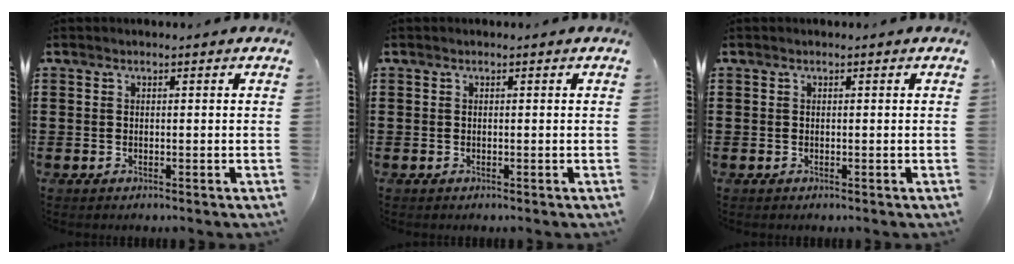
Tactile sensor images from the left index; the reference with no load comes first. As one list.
[{"total": 0.0}, {"total": 0.0}]